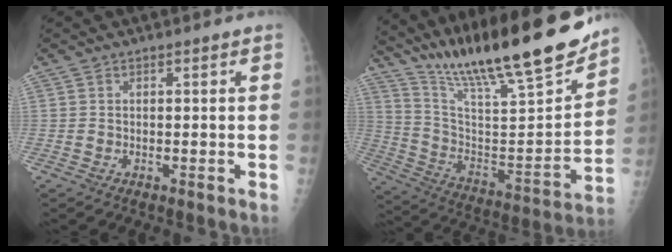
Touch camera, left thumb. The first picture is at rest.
{"total": 27.3, "force": [21.9, 4.1, 15.9], "torque": [-0.241, -0.096, 0.360]}